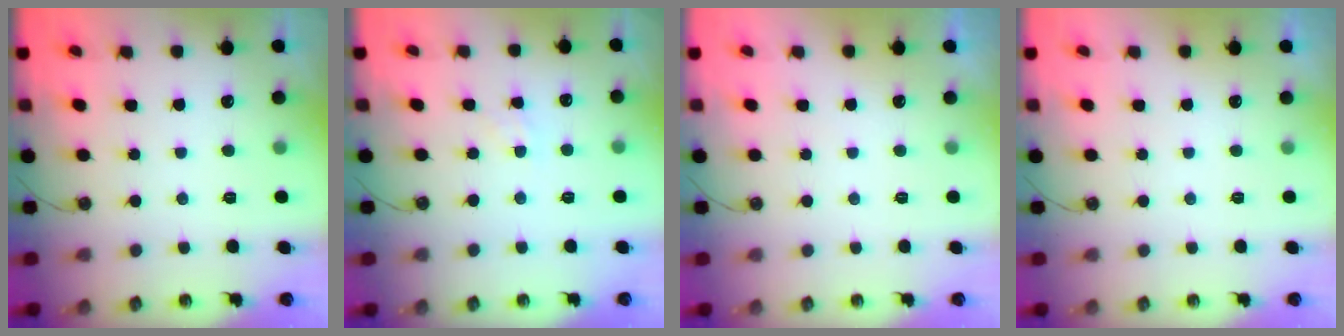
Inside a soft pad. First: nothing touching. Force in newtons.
{"total": 1.7, "press": 1.7, "slide": 0.3}
{"total": 0.0}
{"total": 0.0}